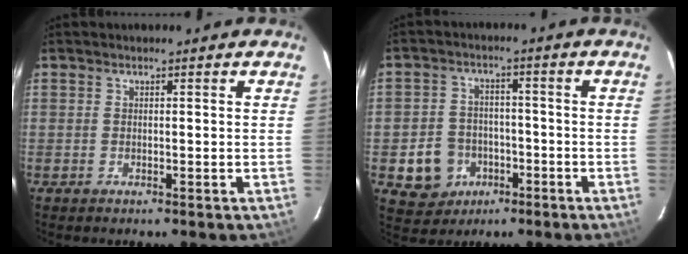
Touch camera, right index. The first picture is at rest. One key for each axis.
{"total": 8.7, "fx": -3.6, "fy": 7.6, "fz": 2.3, "tx": -0.068, "ty": 0.022, "tz": -0.039}